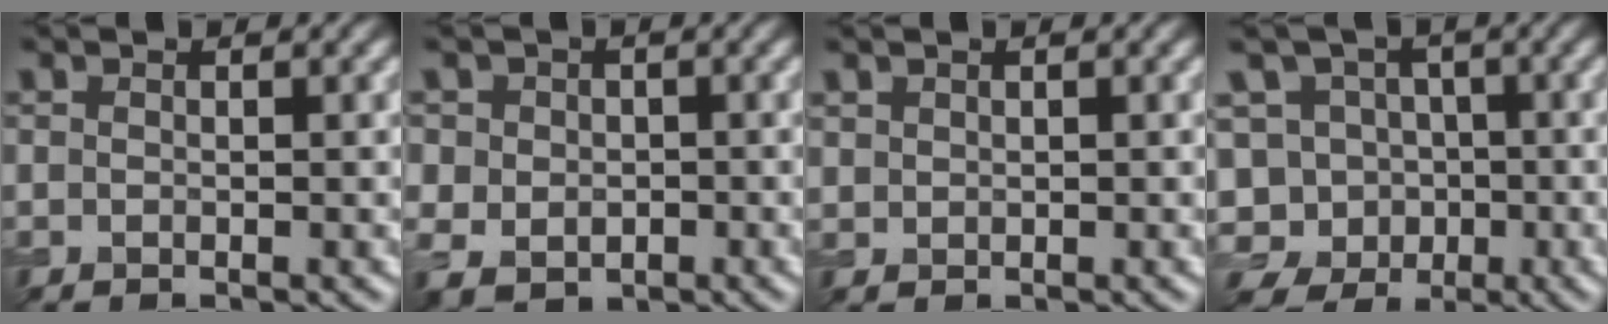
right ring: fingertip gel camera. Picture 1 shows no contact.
{"total": 4.8, "force": [0.1, 4.5, 1.8], "torque": [-0.035, 0.006, -0.015]}
{"total": 0.8, "force": [0.7, 0.4, -0.1], "torque": [0.001, 0.000, 0.018]}
{"total": 9.5, "force": [-3.4, 8.3, 3.2], "torque": [-0.065, 0.008, -0.078]}